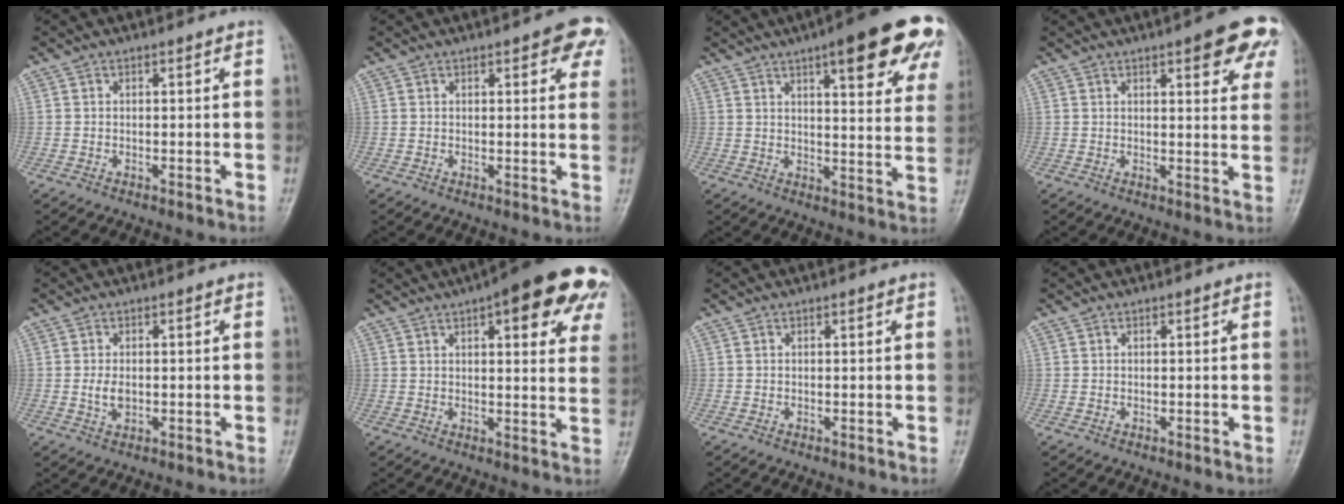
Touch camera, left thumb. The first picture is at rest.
{"total": 6.8, "force": [3.3, 2.5, 5.3], "torque": [-0.033, -0.005, 0.029]}
{"total": 20.1, "force": [10.8, 5.3, 16.0], "torque": [-0.180, -0.028, 0.132]}
{"total": 11.0, "force": [5.7, 3.5, 8.7], "torque": [-0.066, -0.016, 0.062]}
{"total": 2.5, "force": [-0.2, 1.6, 1.9], "torque": [-0.037, 0.000, -0.003]}
{"total": 19.3, "force": [9.4, 6.4, 15.6], "torque": [-0.171, -0.008, 0.106]}
{"total": 0.0}
{"total": 0.0}